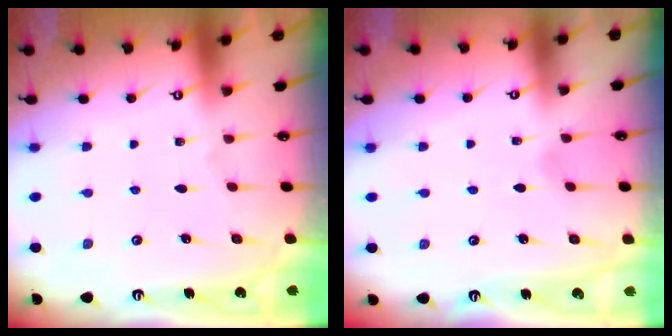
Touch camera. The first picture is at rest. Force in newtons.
{"total": 1.0, "press": 1.0, "slide": 0.2}